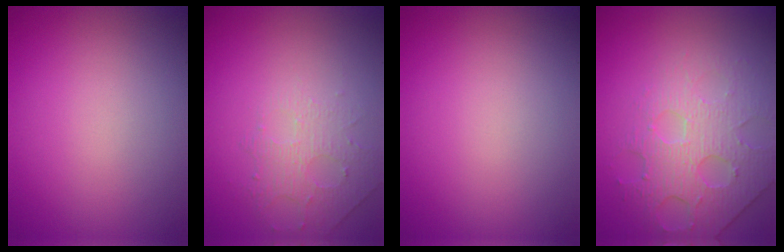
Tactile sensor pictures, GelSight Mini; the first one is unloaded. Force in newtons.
{"total": 1.6, "press": 1.2, "slide": 1.0}
{"total": 0.0}
{"total": 4.1, "press": 3.9, "slide": 1.1}